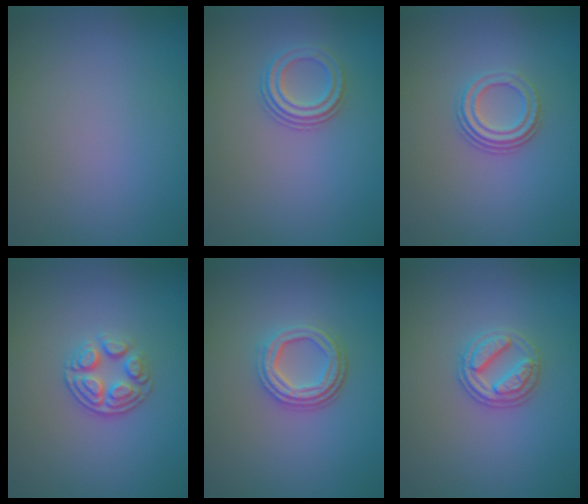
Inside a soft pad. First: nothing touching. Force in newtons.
{"total": 2.6, "press": 2.3, "slide": 1.2}
{"total": 3.0, "press": 2.3, "slide": 1.9}
{"total": 3.2, "press": 2.6, "slide": 2.0}
{"total": 4.0, "press": 3.1, "slide": 2.5}
{"total": 2.9, "press": 2.8, "slide": 0.9}